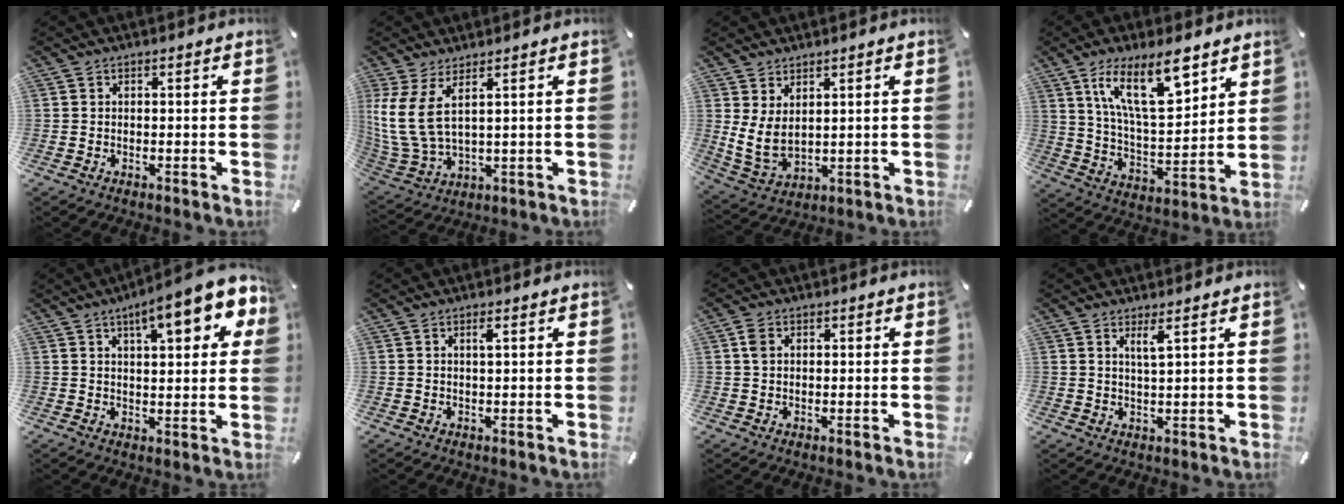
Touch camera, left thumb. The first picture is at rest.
{"total": 9.1, "force": [3.8, 4.0, 7.2], "torque": [-0.191, -0.033, 0.070]}
{"total": 6.9, "force": [2.6, 4.2, 4.8], "torque": [-0.119, -0.016, 0.051]}
{"total": 17.3, "force": [10.3, 6.6, 12.3], "torque": [-0.218, -0.041, 0.171]}
{"total": 12.6, "force": [6.4, 3.9, 10.1], "torque": [-0.134, -0.027, 0.101]}
{"total": 1.3, "force": [0.5, 0.2, 1.2], "torque": [-0.025, 0.002, 0.007]}
{"total": 2.1, "force": [0.7, 1.5, 1.3], "torque": [-0.030, 0.006, 0.012]}
{"total": 3.1, "force": [1.9, 0.1, 2.5], "torque": [-0.054, -0.001, 0.032]}